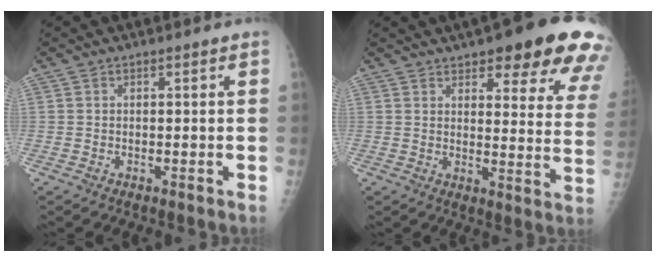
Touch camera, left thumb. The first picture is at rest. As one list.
[{"total": 20.5, "force": [13.2, 5.9, 14.6], "torque": [-0.142, -0.046, 0.149]}]